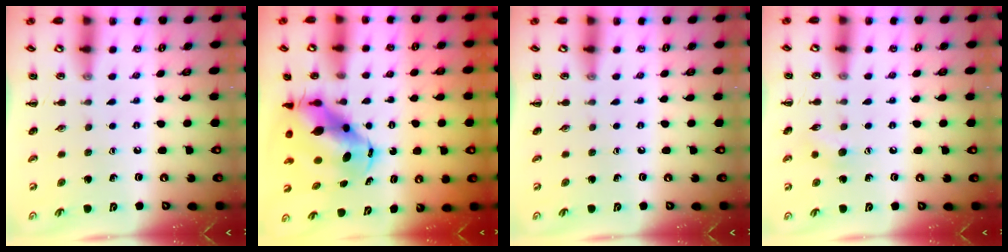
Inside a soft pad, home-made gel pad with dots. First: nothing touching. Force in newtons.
{"total": 8.9, "press": 8.6, "slide": 2.1}
{"total": 0.0}
{"total": 5.7, "press": 5.6, "slide": 1.3}